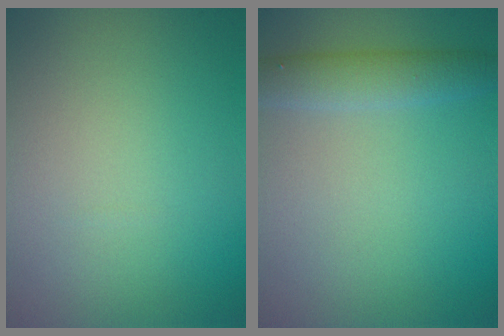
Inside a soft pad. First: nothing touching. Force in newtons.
{"total": 2.8, "press": 2.8, "slide": 0.1}